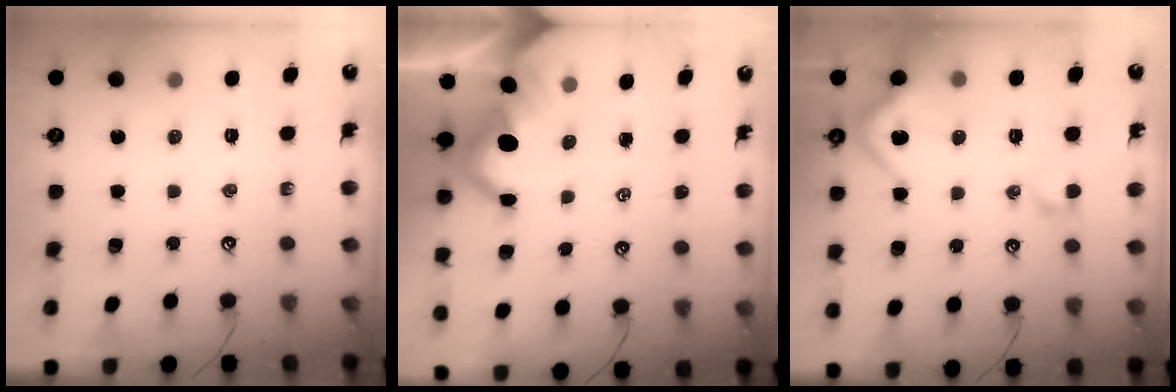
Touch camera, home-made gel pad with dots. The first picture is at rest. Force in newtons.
{"total": 6.4, "press": 6.3, "slide": 1.1}
{"total": 9.6, "press": 9.5, "slide": 1.3}